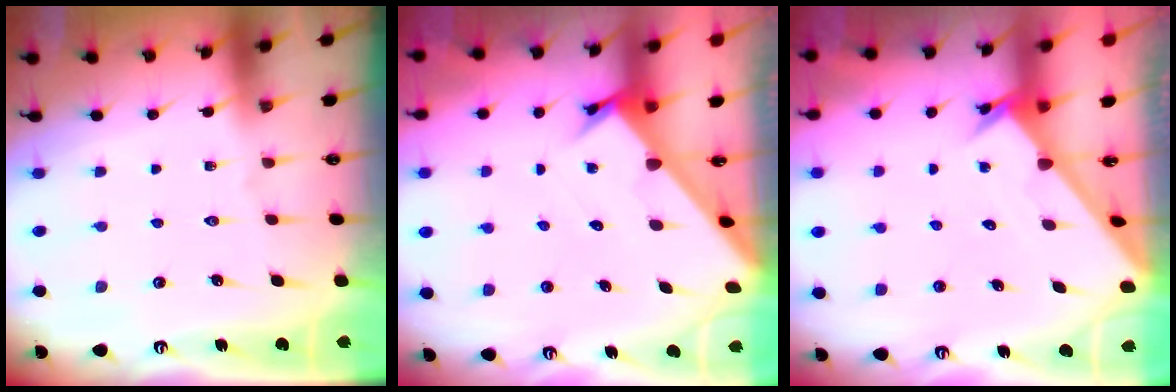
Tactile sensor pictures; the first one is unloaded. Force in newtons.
{"total": 2.6, "press": 2.6, "slide": 0.2}
{"total": 2.4, "press": 2.4, "slide": 0.2}